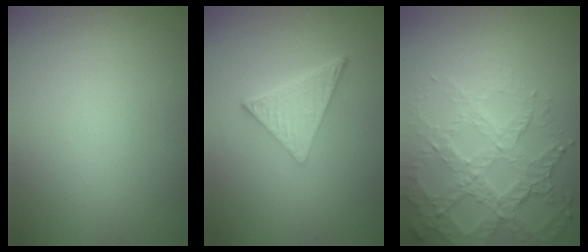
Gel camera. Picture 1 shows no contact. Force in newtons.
{"total": 4.7, "press": 3.3, "slide": 3.3}
{"total": 6.8, "press": 5.0, "slide": 4.7}